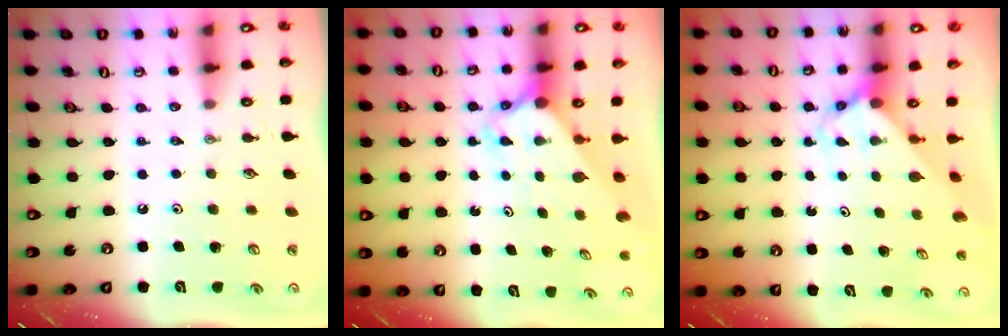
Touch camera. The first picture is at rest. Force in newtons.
{"total": 2.8, "press": 2.8, "slide": 0.2}
{"total": 3.6, "press": 3.6, "slide": 0.3}